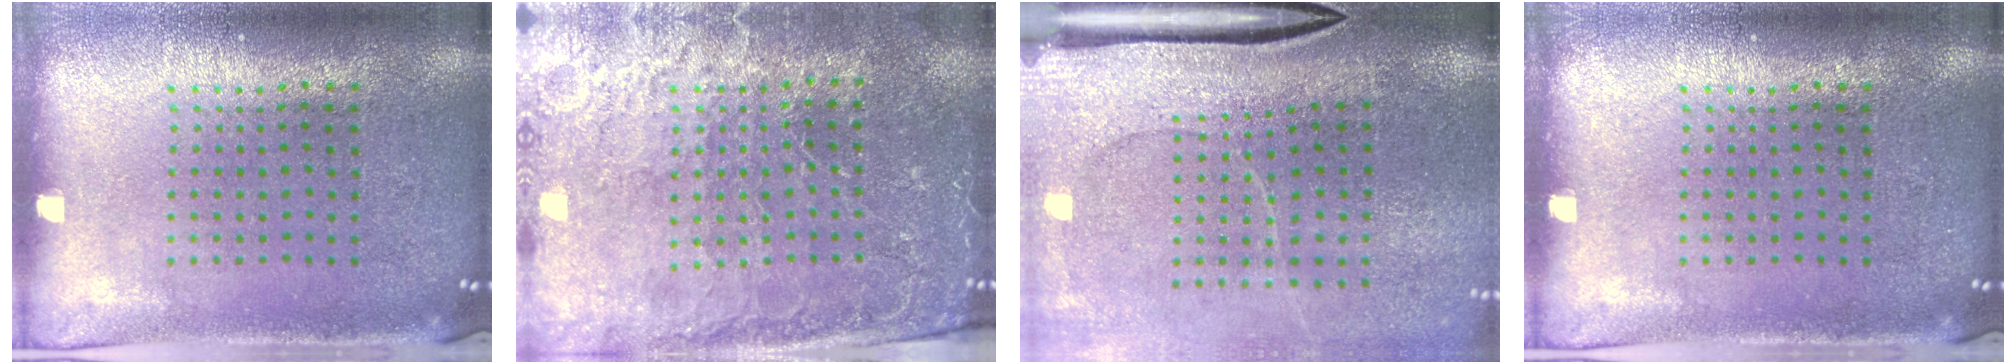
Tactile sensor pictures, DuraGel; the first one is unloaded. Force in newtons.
{"total": 3.4, "press": 3.3, "slide": 0.7}
{"total": 4.1, "press": 3.3, "slide": 2.4}
{"total": 0.0}